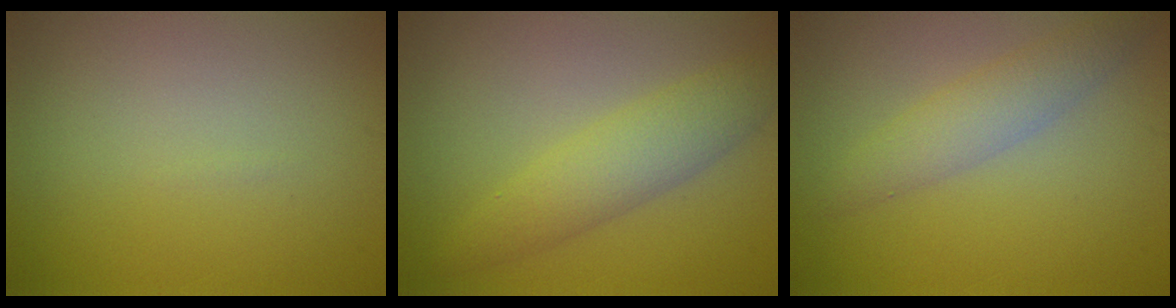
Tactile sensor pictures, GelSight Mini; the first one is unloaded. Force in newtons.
{"total": 3.7, "press": 3.7, "slide": 0.2}
{"total": 2.9, "press": 2.9, "slide": 0.1}